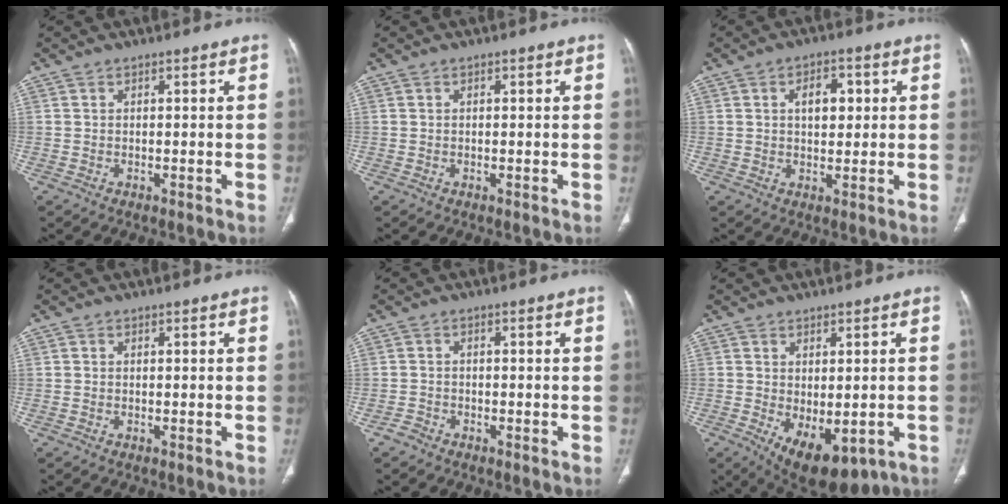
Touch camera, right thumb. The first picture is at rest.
{"total": 0.0}
{"total": 5.5, "force": [1.3, 3.3, 4.1], "torque": [-0.043, 0.001, 0.019]}
{"total": 0.0}
{"total": 1.6, "force": [-1.3, 1.0, 0.2], "torque": [-0.007, 0.004, -0.028]}
{"total": 11.5, "force": [-4.2, 6.1, 8.8], "torque": [-0.114, -0.003, -0.040]}